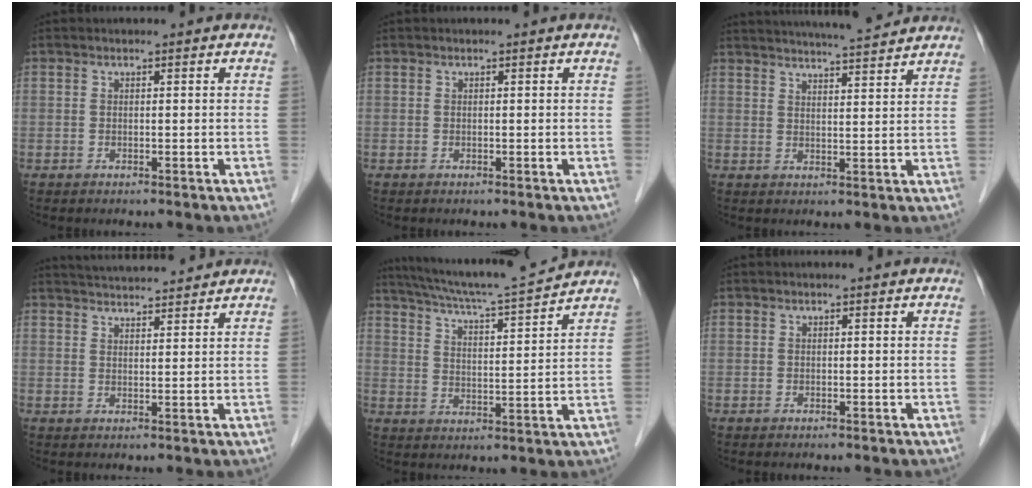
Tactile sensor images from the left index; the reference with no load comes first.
{"total": 0.0}
{"total": 12.6, "force": [11.7, 0.2, 4.8], "torque": [-0.079, 0.013, 0.156]}
{"total": 10.0, "force": [9.4, 0.9, 3.0], "torque": [-0.053, 0.025, 0.137]}
{"total": 14.9, "force": [13.8, -0.6, 5.7], "torque": [-0.107, 0.001, 0.208]}
{"total": 0.8, "force": [0.7, 0.1, 0.2], "torque": [-0.009, 0.006, 0.006]}